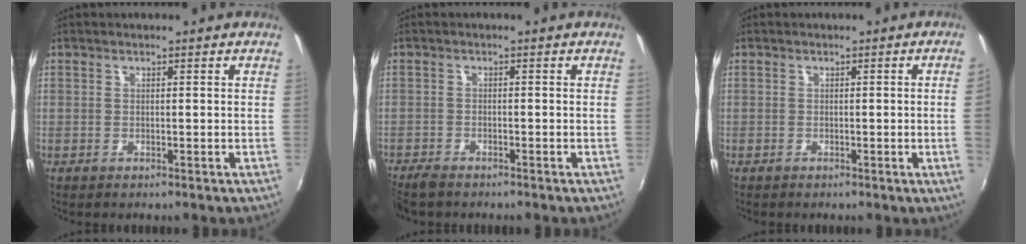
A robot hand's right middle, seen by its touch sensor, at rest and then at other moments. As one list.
[{"total": 3.7, "force": [-3.4, 0.9, 1.2], "torque": [-0.037, -0.019, -0.066]}, {"total": 2.2, "force": [-0.1, -1.4, 1.8], "torque": [-0.022, -0.013, 0.004]}]